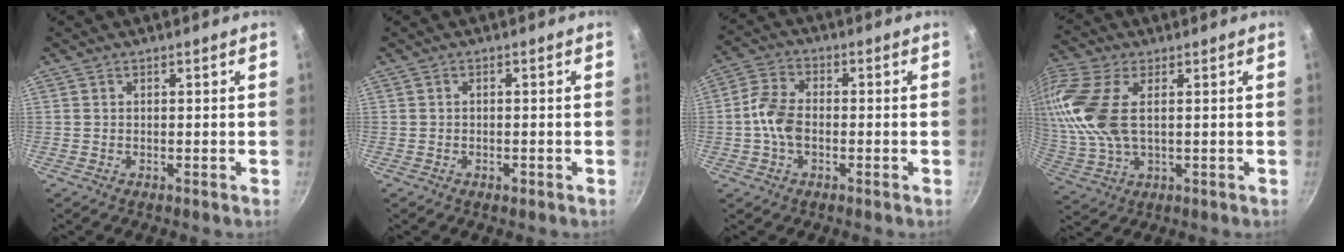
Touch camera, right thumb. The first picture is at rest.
{"total": 1.2, "force": [-0.6, 0.6, 0.8], "torque": [-0.014, 0.004, -0.009]}
{"total": 6.9, "force": [-1.3, 4.4, 5.2], "torque": [-0.102, 0.026, -0.033]}
{"total": 13.6, "force": [2.7, 6.9, 11.4], "torque": [-0.249, 0.006, 0.052]}